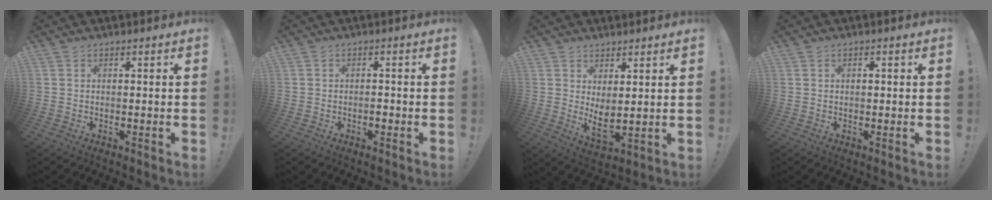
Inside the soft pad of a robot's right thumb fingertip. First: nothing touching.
{"total": 1.9, "force": [-1.2, 1.2, 0.8], "torque": [-0.017, 0.007, -0.021]}
{"total": 5.9, "force": [2.7, 2.7, 4.6], "torque": [-0.062, -0.029, 0.057]}
{"total": 0.7, "force": [0.1, 0.5, 0.5], "torque": [-0.005, 0.000, -0.001]}